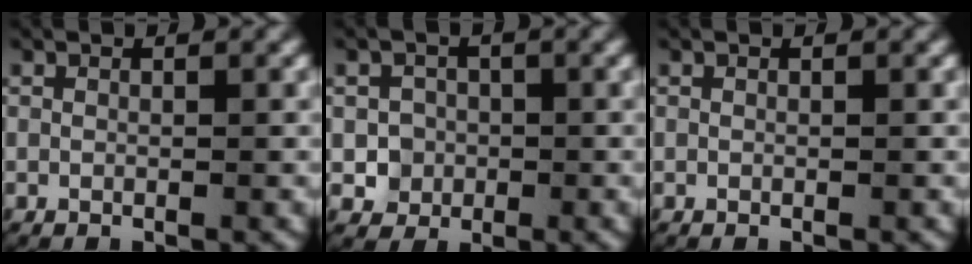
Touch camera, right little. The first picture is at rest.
{"total": 3.0, "force": [-0.8, 2.8, 0.4], "torque": [-0.002, -0.004, -0.014]}
{"total": 0.0}